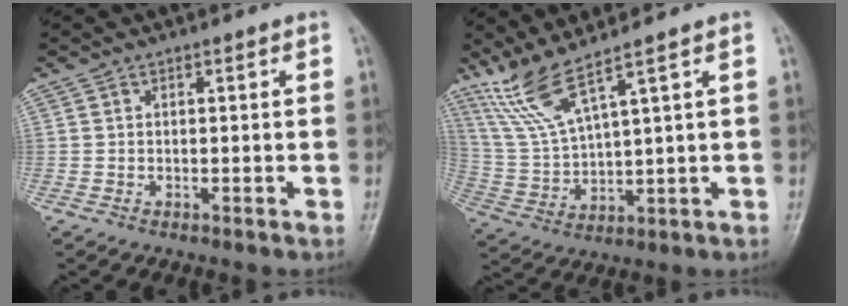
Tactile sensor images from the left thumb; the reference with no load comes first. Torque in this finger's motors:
{"motor_torque": [0.11, 0.13, 1.16, -0.81, 0.08]}